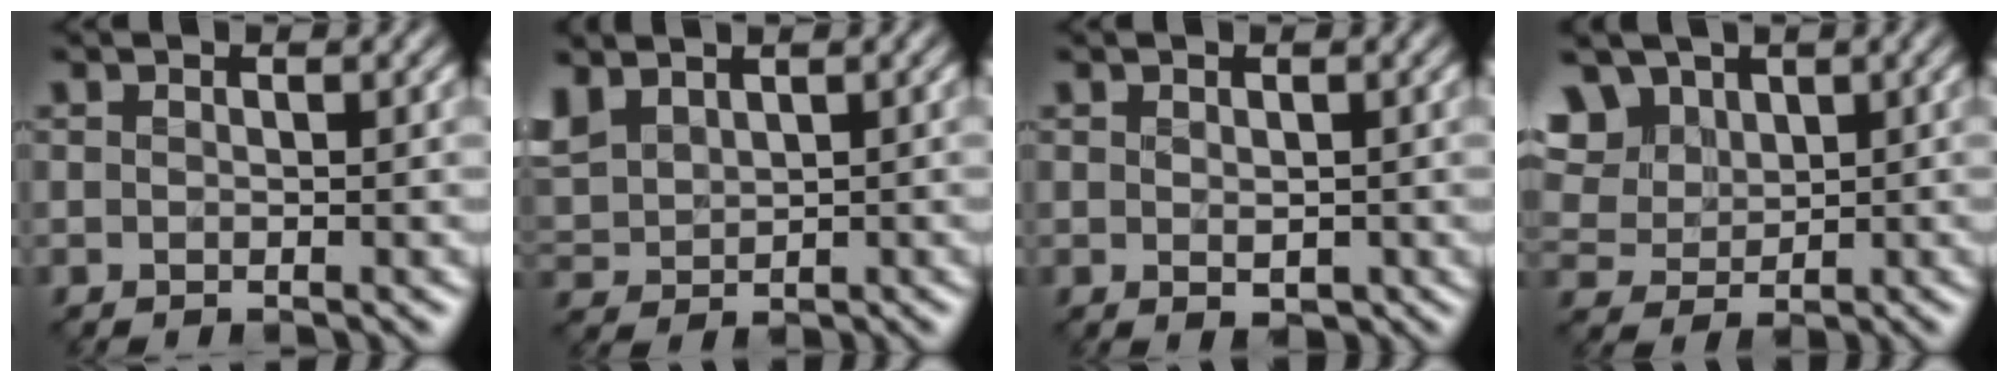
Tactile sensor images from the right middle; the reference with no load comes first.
{"total": 3.8, "force": [2.5, 2.4, 1.6], "torque": [-0.058, 0.008, 0.055]}
{"total": 1.2, "force": [-0.1, 0.8, 0.9], "torque": [-0.013, -0.003, 0.001]}
{"total": 7.9, "force": [4.1, 5.7, 3.7], "torque": [-0.096, 0.017, 0.065]}